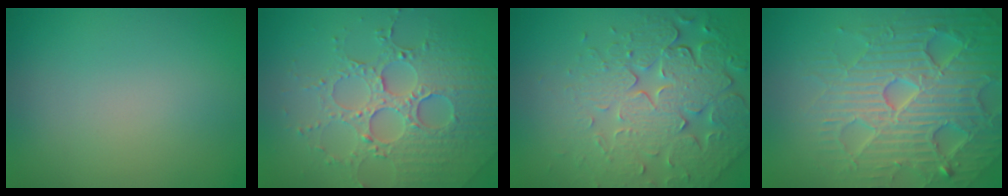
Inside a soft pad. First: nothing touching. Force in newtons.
{"total": 6.0, "press": 5.0, "slide": 3.4}
{"total": 8.1, "press": 5.8, "slide": 5.7}
{"total": 7.5, "press": 7.3, "slide": 1.5}